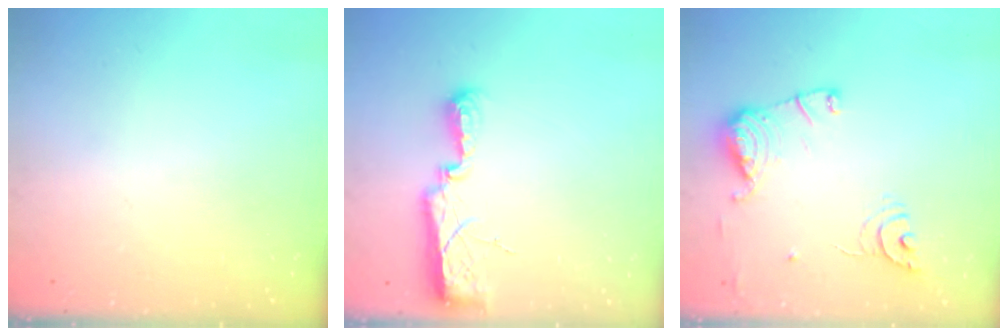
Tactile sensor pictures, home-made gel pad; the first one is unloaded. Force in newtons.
{"total": 7.8, "press": 7.7, "slide": 1.2}
{"total": 13.7, "press": 13.6, "slide": 1.5}